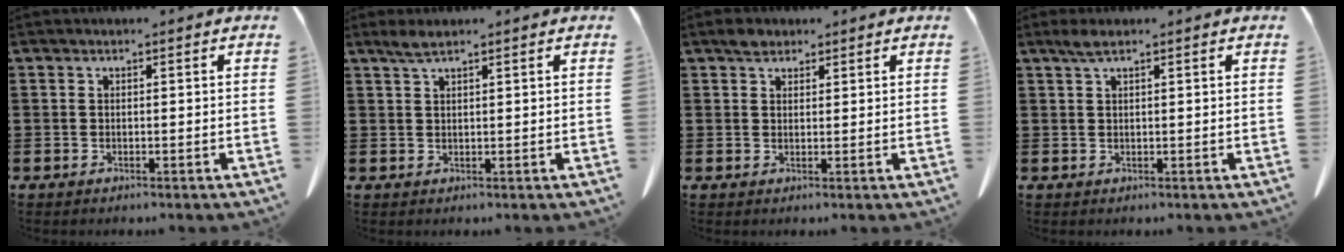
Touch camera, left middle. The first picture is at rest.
{"total": 2.0, "force": [1.5, 0.2, 1.4], "torque": [-0.029, 0.002, 0.027]}
{"total": 2.2, "force": [1.7, 1.2, 0.7], "torque": [-0.010, 0.002, 0.030]}
{"total": 1.8, "force": [1.0, 0.3, 1.4], "torque": [-0.030, 0.002, 0.019]}